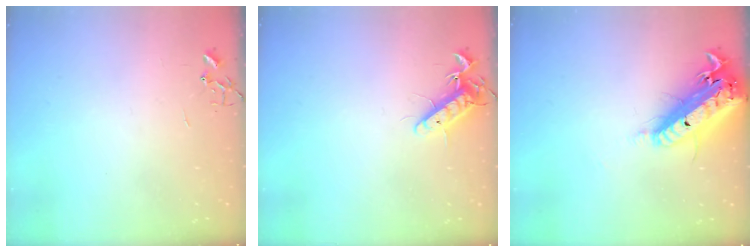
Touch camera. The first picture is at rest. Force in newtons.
{"total": 11.3, "press": 11.2, "slide": 1.5}
{"total": 21.6, "press": 21.0, "slide": 5.0}